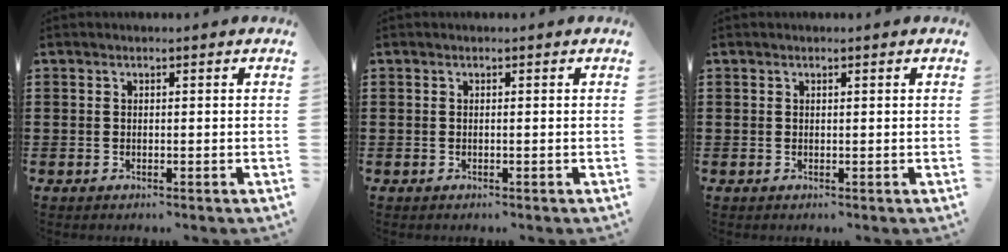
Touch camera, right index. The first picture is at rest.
{"total": 0.0}
{"total": 0.0}